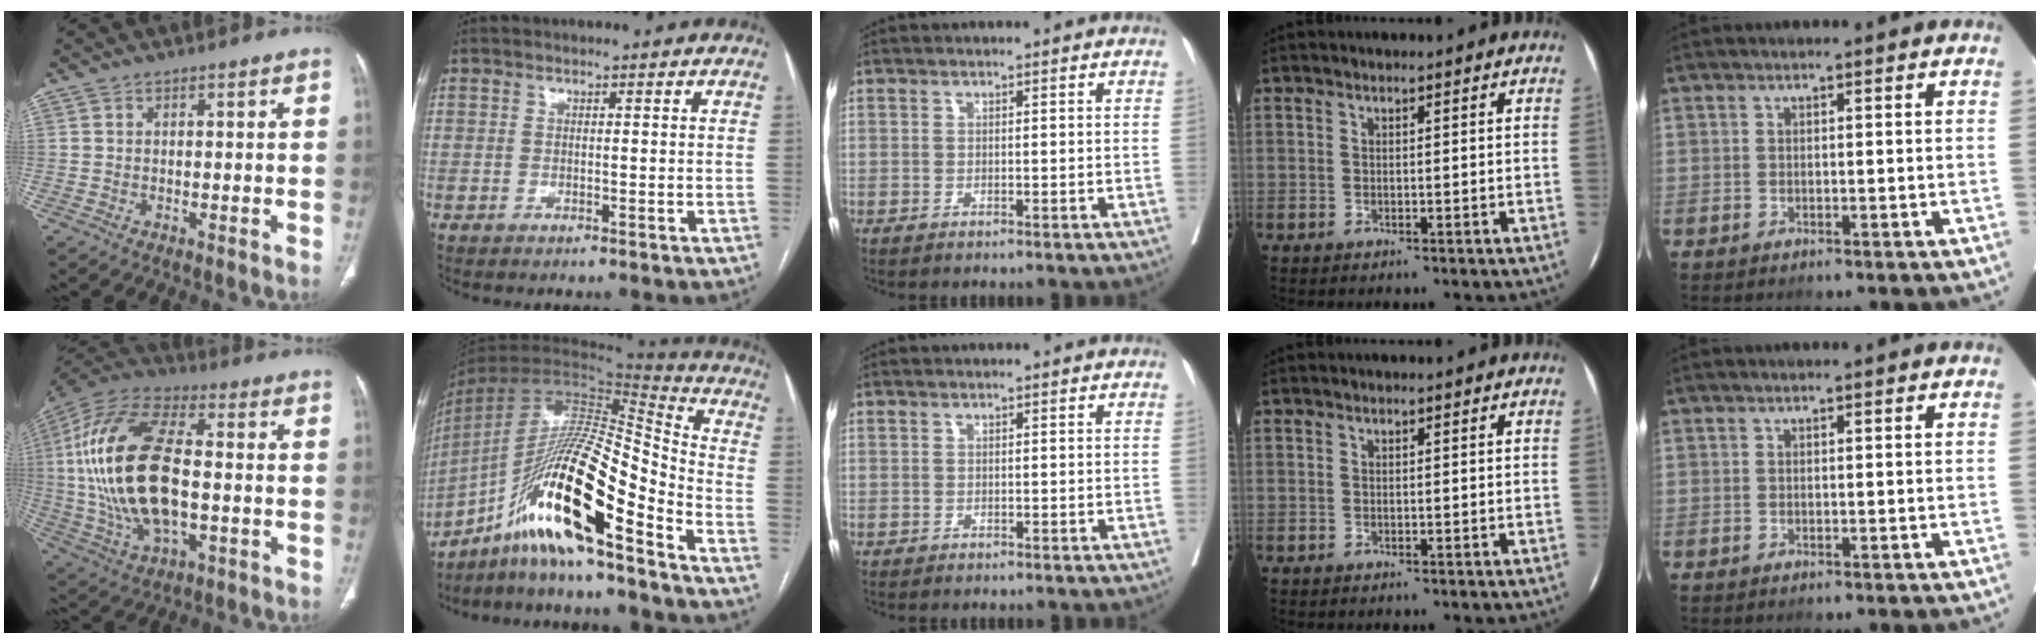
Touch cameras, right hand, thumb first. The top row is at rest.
{"thumb": {"total": 24.9, "force": [-0.4, 12.5, 21.6], "torque": [-0.444, 0.009, -0.006]}, "index": {"total": 20.2, "force": [-11.9, 2.0, 16.2], "torque": [-0.324, -0.003, -0.217]}}